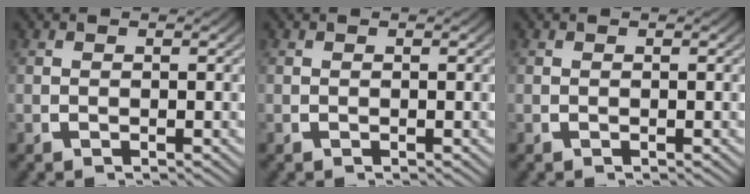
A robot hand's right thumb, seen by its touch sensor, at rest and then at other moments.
{"total": 0.0}
{"total": 0.0}